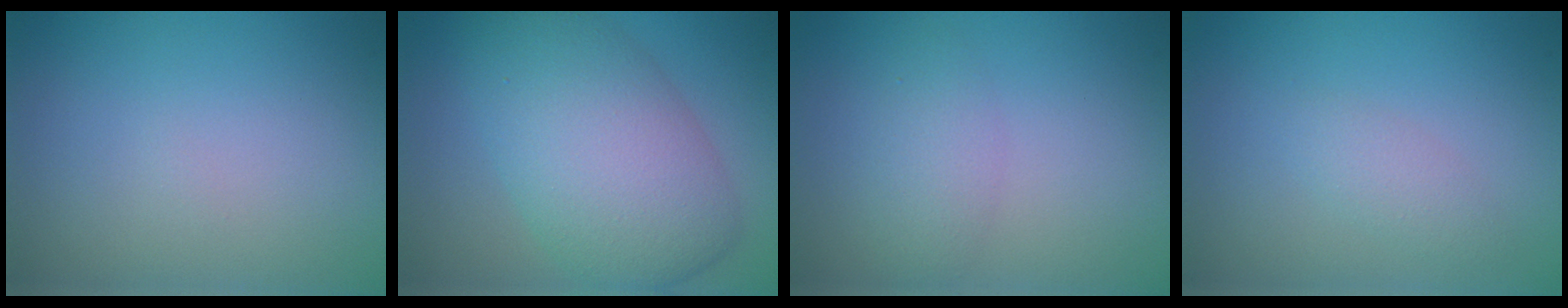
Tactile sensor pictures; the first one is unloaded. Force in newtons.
{"total": 8.7, "press": 8.7, "slide": 0.1}
{"total": 2.0, "press": 2.0, "slide": 0.1}
{"total": 1.4, "press": 1.4, "slide": 0.1}